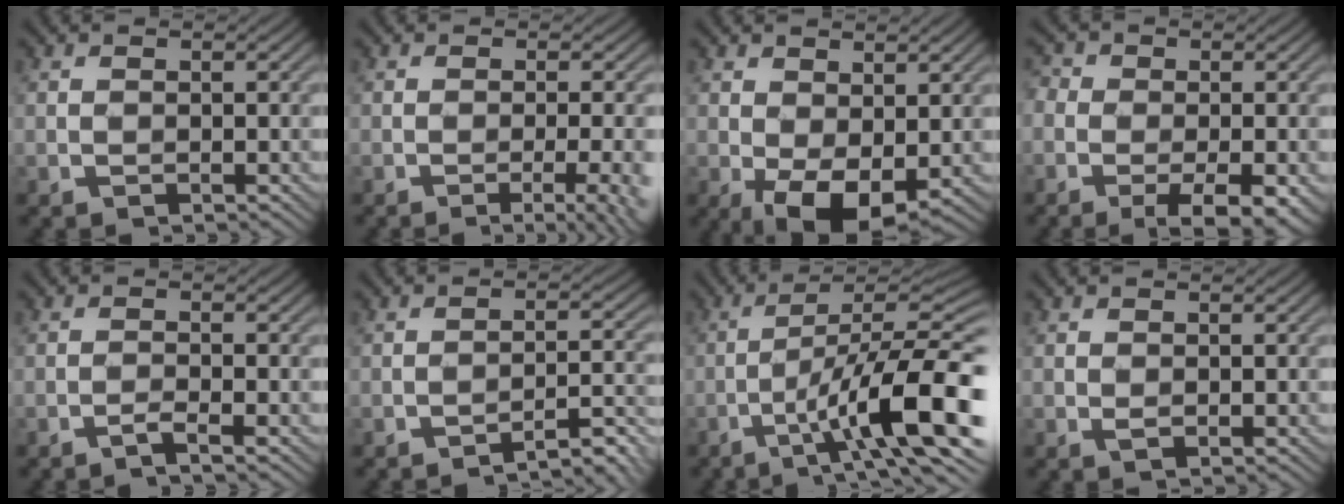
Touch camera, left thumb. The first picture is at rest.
{"total": 6.1, "force": [-2.1, 1.6, 5.5], "torque": [-0.064, 0.003, -0.024]}
{"total": 6.9, "force": [-0.9, 3.9, 5.6], "torque": [-0.116, -0.013, -0.011]}
{"total": 8.5, "force": [-3.4, 4.9, 6.2], "torque": [-0.103, -0.003, -0.055]}
{"total": 1.4, "force": [-1.0, -0.1, 1.0], "torque": [-0.018, 0.007, -0.026]}
{"total": 4.6, "force": [-3.8, 0.5, 2.6], "torque": [-0.034, 0.020, -0.057]}
{"total": 14.2, "force": [-4.9, 3.3, 13.0], "torque": [-0.211, 0.006, -0.082]}
{"total": 0.8, "force": [0.1, 0.4, 0.7], "torque": [-0.015, 0.000, 0.002]}